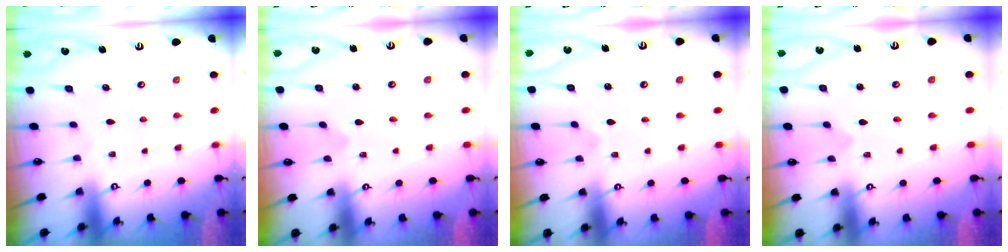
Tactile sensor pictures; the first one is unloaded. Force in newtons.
{"total": 0.0}
{"total": 1.0, "press": 0.9, "slide": 0.4}
{"total": 0.0}